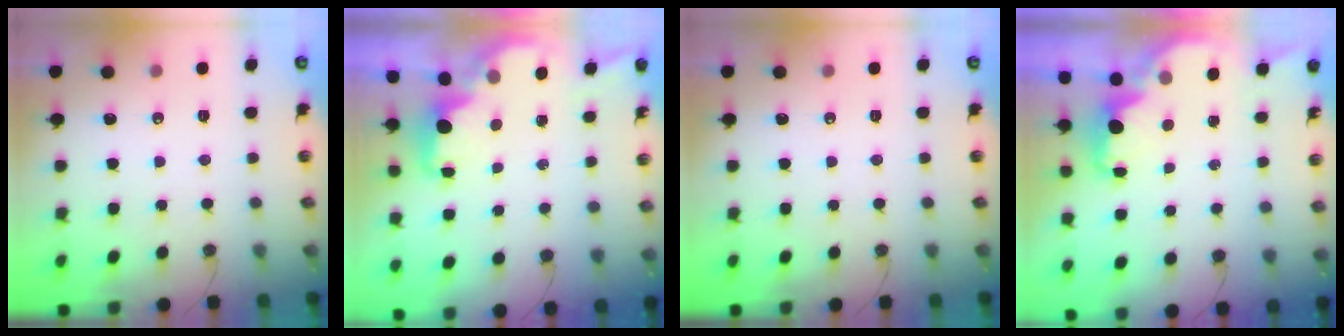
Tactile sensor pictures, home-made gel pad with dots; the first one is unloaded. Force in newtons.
{"total": 2.0, "press": 2.0, "slide": 0.5}
{"total": 0.0}
{"total": 2.1, "press": 2.0, "slide": 0.5}